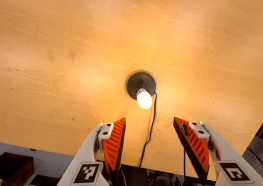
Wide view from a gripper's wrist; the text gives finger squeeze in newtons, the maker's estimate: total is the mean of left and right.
{"total": 0.0}